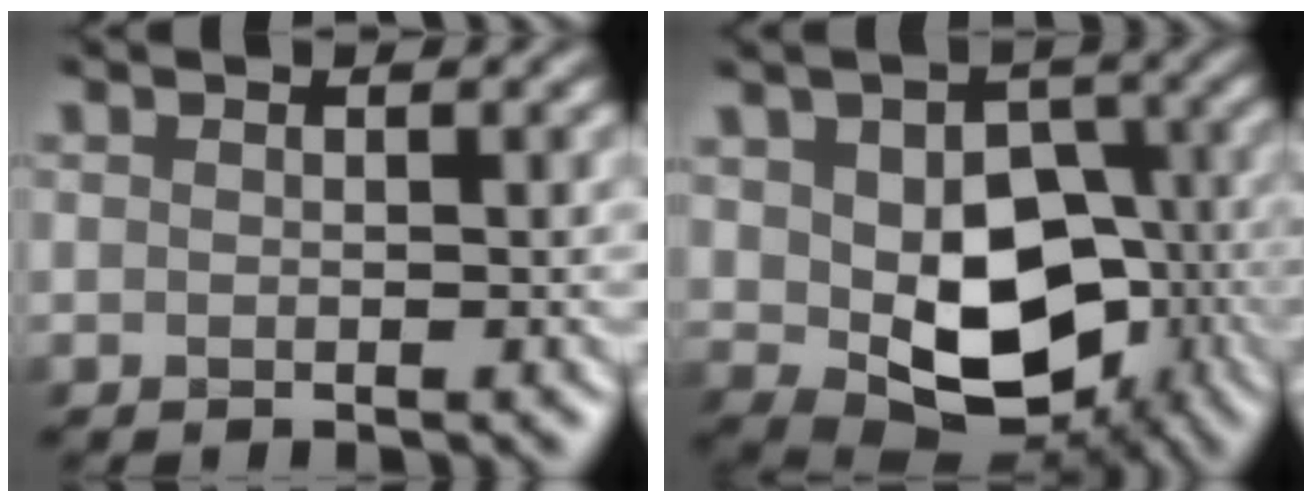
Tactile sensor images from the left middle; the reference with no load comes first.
{"total": 10.5, "force": [-1.2, 7.2, 7.6], "torque": [-0.140, -0.028, -0.010]}